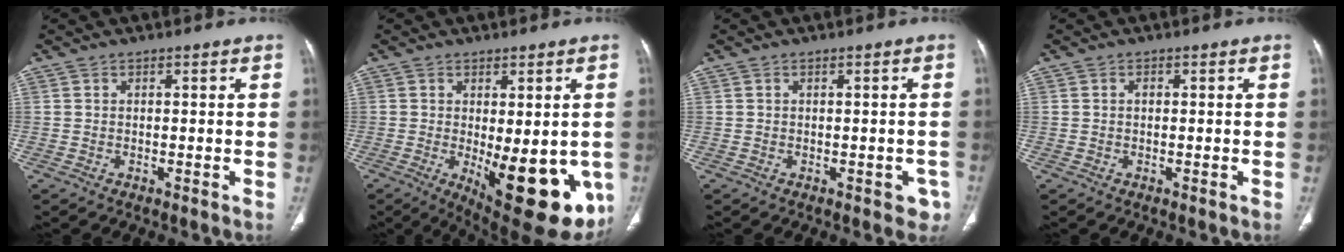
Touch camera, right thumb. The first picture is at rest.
{"total": 18.5, "force": [-4.7, 7.4, 16.3], "torque": [-0.172, -0.026, -0.040]}
{"total": 3.0, "force": [-1.2, 1.8, 2.1], "torque": [-0.001, 0.007, -0.010]}
{"total": 0.7, "force": [0.1, 0.5, 0.5], "torque": [-0.008, 0.003, -0.001]}